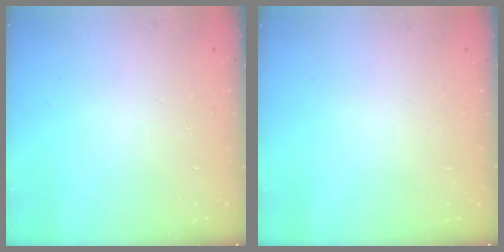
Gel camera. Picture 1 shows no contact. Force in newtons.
{"total": 0.0}